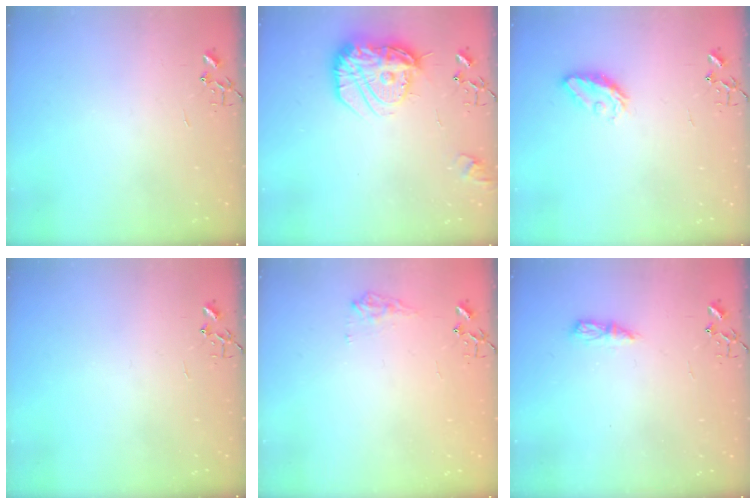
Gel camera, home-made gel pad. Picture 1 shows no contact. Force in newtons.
{"total": 17.0, "press": 17.0, "slide": 1.4}
{"total": 7.3, "press": 7.3, "slide": 0.5}
{"total": 0.0}
{"total": 8.2, "press": 8.2, "slide": 0.2}
{"total": 5.6, "press": 5.5, "slide": 0.7}